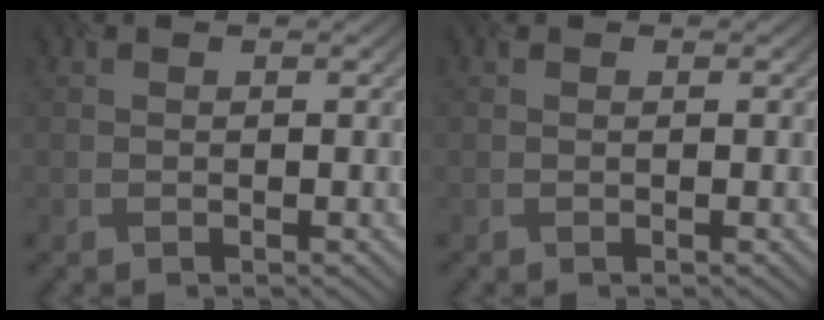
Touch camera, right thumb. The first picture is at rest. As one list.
[{"total": 0.0}]